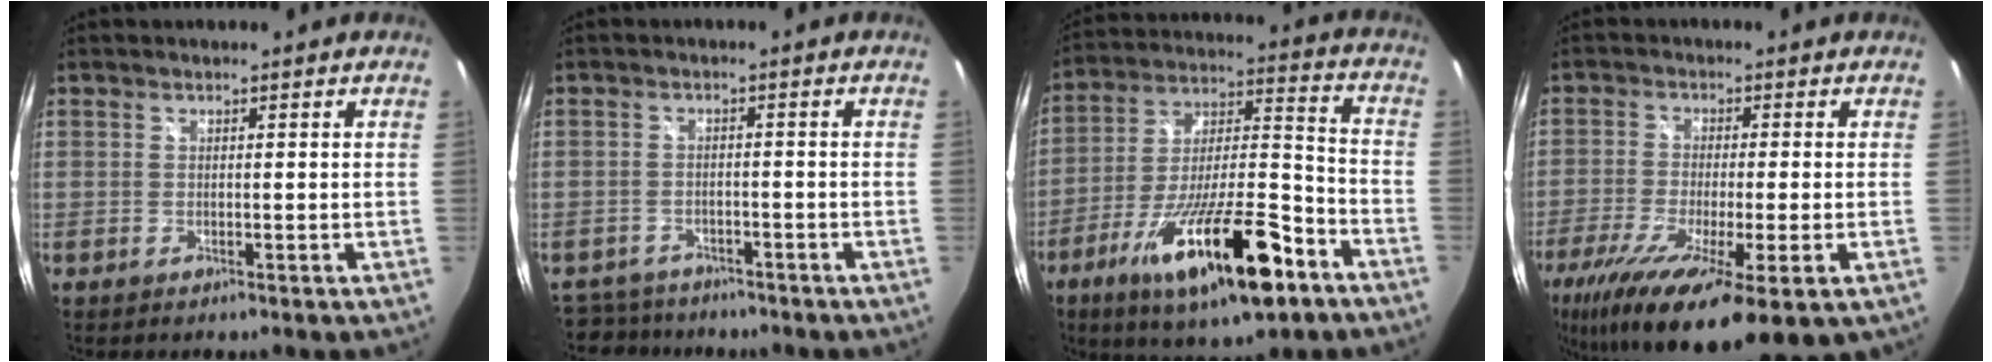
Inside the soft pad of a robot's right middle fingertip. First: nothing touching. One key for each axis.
{"total": 9.0, "fx": -7.6, "fy": 4.3, "fz": 2.0, "tx": -0.066, "ty": -0.004, "tz": -0.119}
{"total": 22.9, "fx": -12.8, "fy": 6.1, "fz": 18.1, "tx": -0.316, "ty": -0.027, "tz": -0.209}
{"total": 19.2, "fx": -10.1, "fy": 4.4, "fz": 15.7, "tx": -0.295, "ty": -0.075, "tz": -0.162}